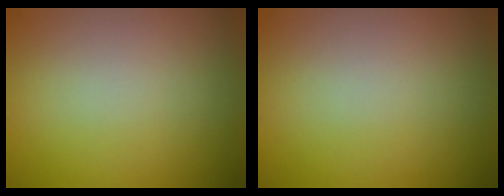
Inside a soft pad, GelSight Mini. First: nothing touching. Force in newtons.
{"total": 0.0}